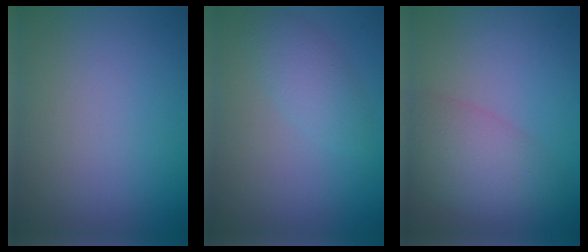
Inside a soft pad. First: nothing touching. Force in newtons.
{"total": 2.5, "press": 2.5, "slide": 0.1}
{"total": 5.1, "press": 5.1, "slide": 0.2}